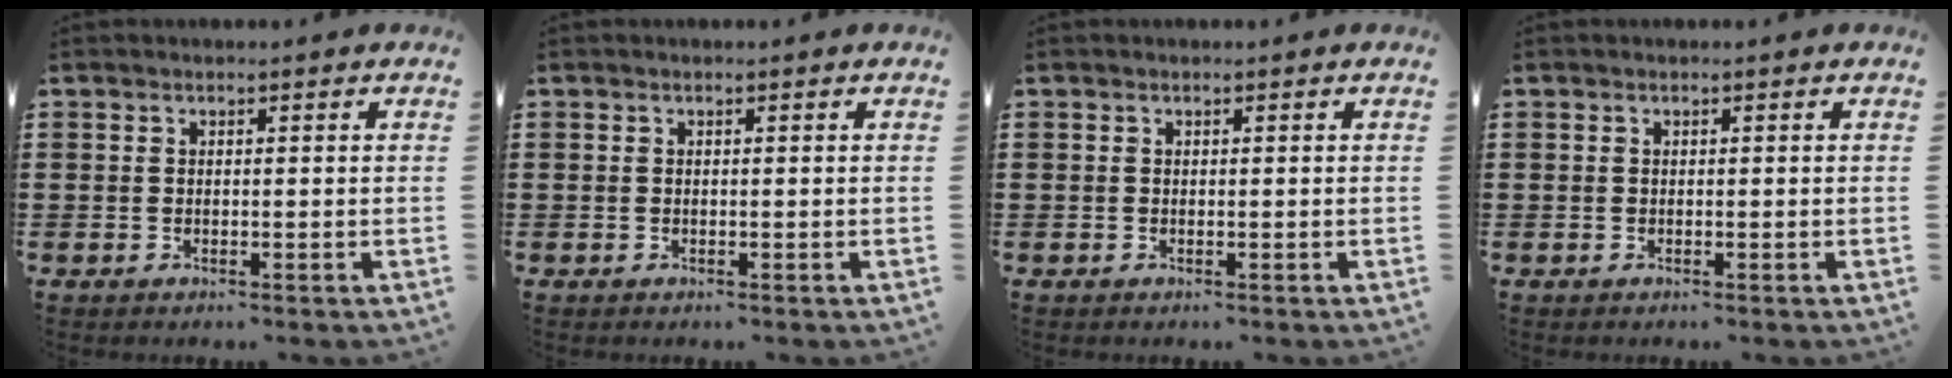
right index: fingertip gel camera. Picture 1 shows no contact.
{"total": 0.0}
{"total": 0.0}
{"total": 0.0}